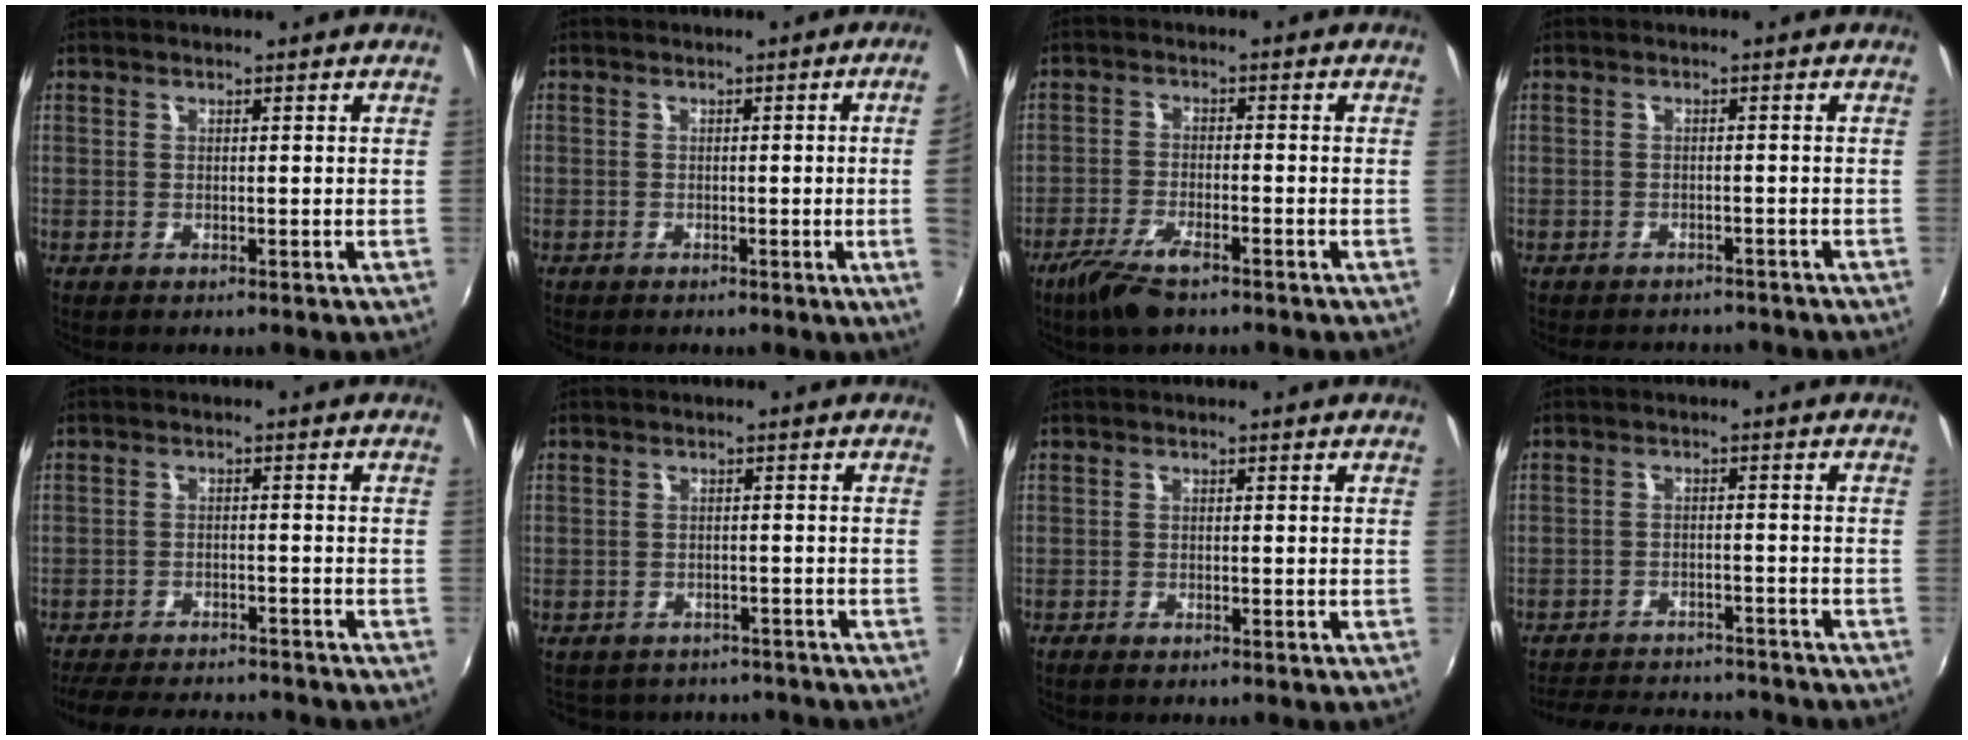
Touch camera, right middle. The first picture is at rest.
{"total": 4.8, "force": [-0.1, -2.0, 4.3], "torque": [-0.066, -0.010, 0.003]}
{"total": 7.5, "force": [-5.3, 2.2, 4.9], "torque": [-0.122, -0.017, -0.102]}
{"total": 6.1, "force": [-5.3, 2.5, 1.7], "torque": [-0.041, -0.003, -0.072]}
{"total": 13.8, "force": [-12.3, 3.4, 5.2], "torque": [-0.121, -0.007, -0.180]}
{"total": 9.3, "force": [-8.1, 3.9, 2.4], "torque": [-0.057, -0.003, -0.103]}
{"total": 1.5, "force": [-1.2, 0.6, 0.6], "torque": [-0.018, -0.005, -0.025]}
{"total": 15.6, "force": [-13.9, 4.7, 5.4], "torque": [-0.123, 0.012, -0.188]}